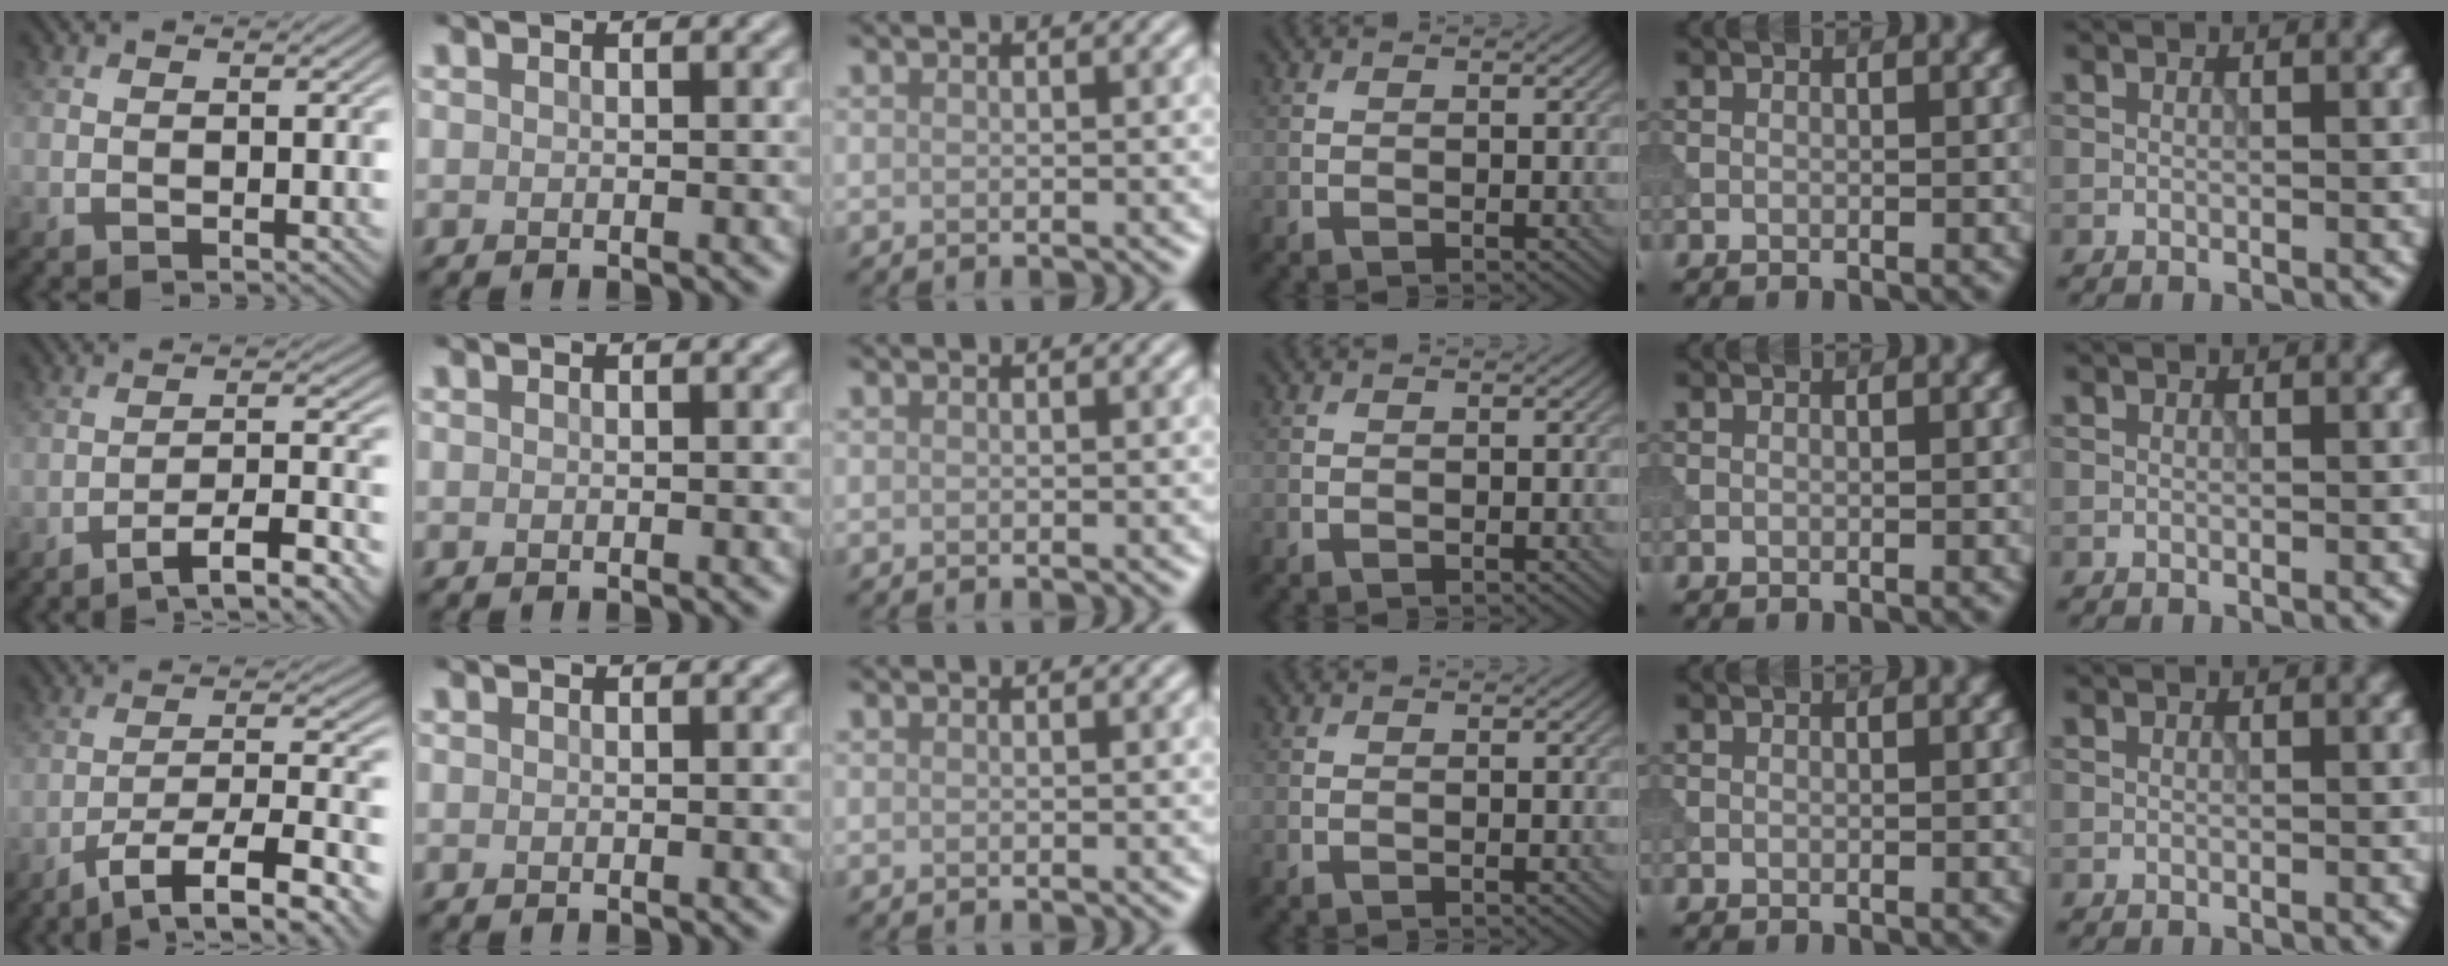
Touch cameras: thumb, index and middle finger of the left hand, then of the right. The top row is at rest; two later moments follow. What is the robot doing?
{"motion": "extract", "object": "tissue"}